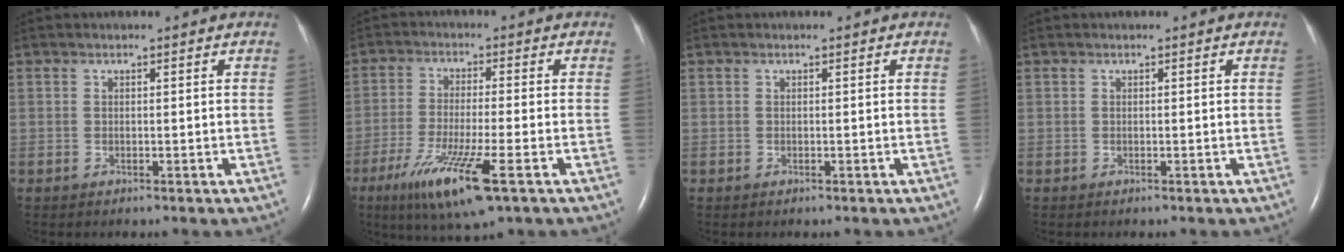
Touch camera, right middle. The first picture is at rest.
{"total": 11.3, "force": [-5.7, 0.8, 9.8], "torque": [-0.191, -0.035, -0.097]}
{"total": 0.0}
{"total": 0.0}